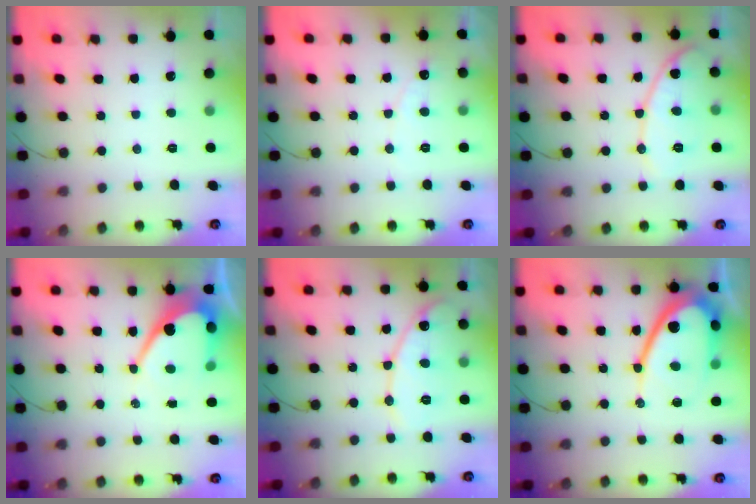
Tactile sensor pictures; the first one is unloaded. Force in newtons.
{"total": 2.9, "press": 2.9, "slide": 0.2}
{"total": 11.0, "press": 11.0, "slide": 0.4}
{"total": 12.2, "press": 12.1, "slide": 0.9}
{"total": 11.6, "press": 11.6, "slide": 1.0}
{"total": 16.6, "press": 16.5, "slide": 1.5}